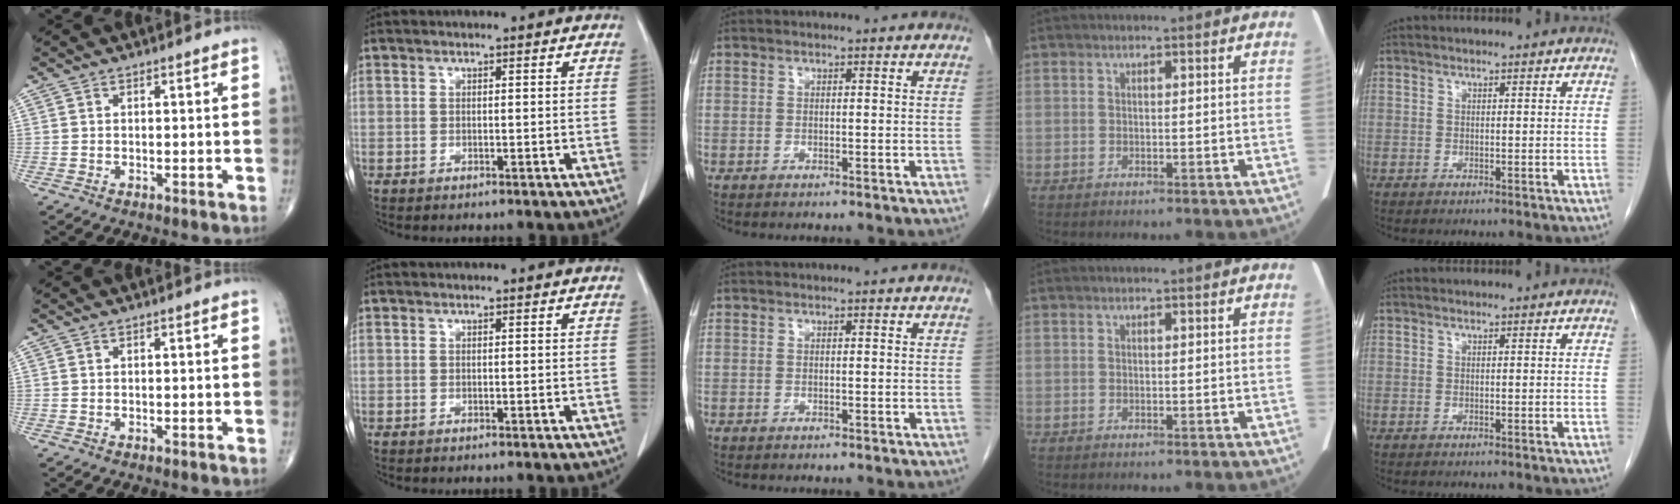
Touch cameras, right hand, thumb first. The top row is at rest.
{}